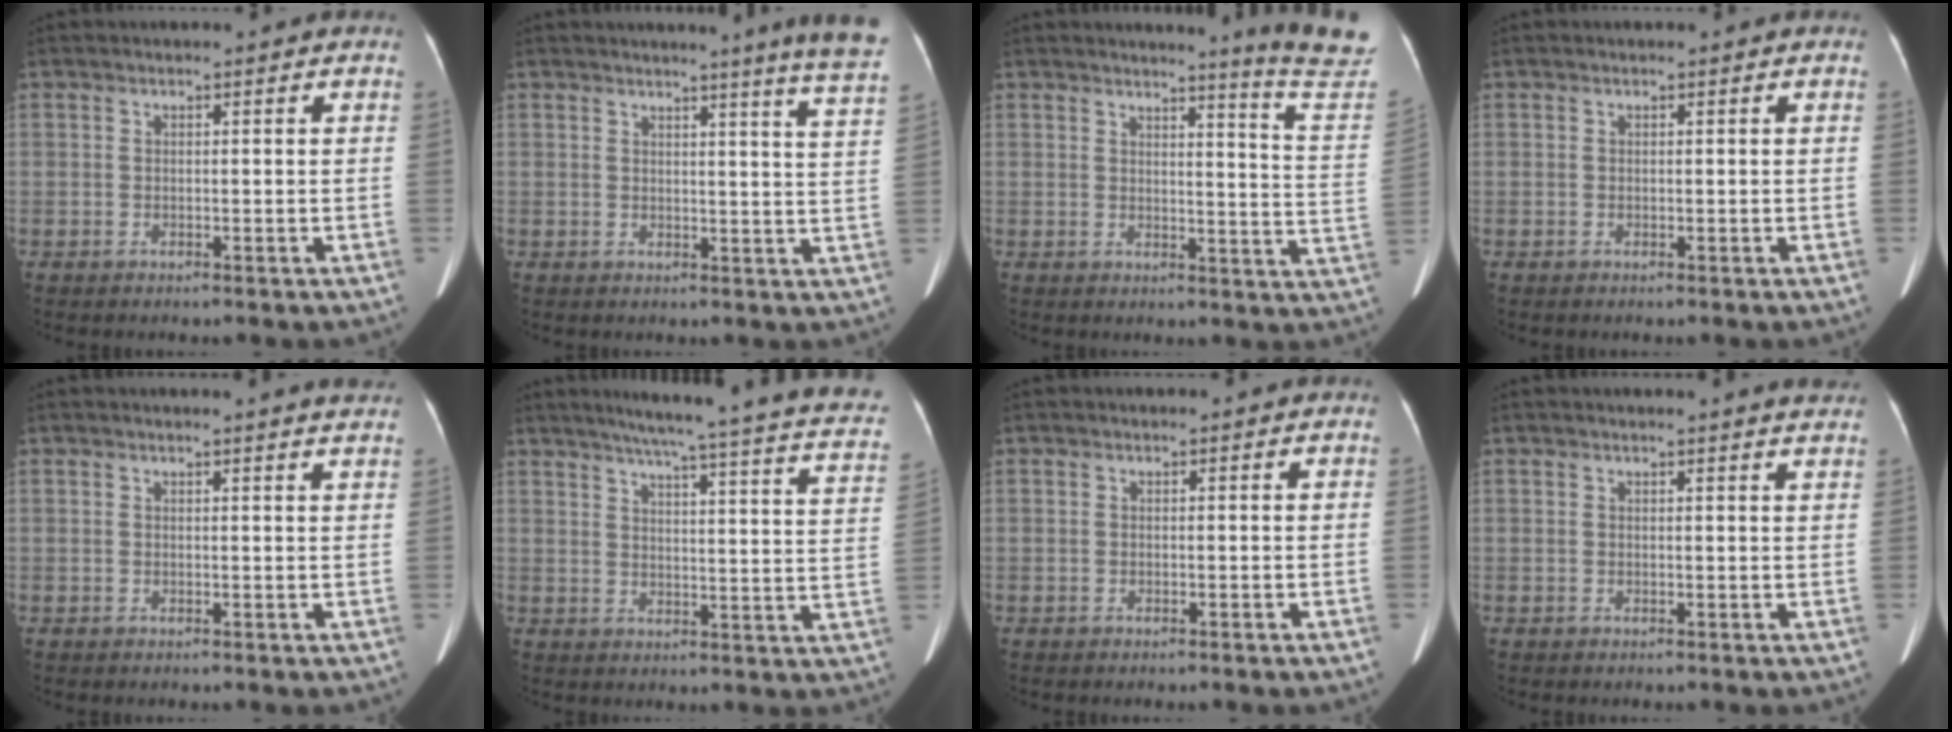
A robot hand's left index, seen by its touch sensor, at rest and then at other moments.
{"total": 10.0, "force": [8.6, -1.7, 4.8], "torque": [-0.052, -0.056, 0.074]}
{"total": 12.1, "force": [11.3, -3.1, 2.7], "torque": [-0.033, -0.122, 0.115]}
{"total": 0.0}
{"total": 4.0, "force": [3.6, -0.7, 1.6], "torque": [-0.021, -0.001, 0.025]}
{"total": 24.5, "force": [20.3, 1.0, 13.7], "torque": [-0.191, -0.033, 0.229]}
{"total": 0.0}
{"total": 5.0, "force": [4.7, -0.4, 1.7], "torque": [-0.020, -0.002, 0.031]}